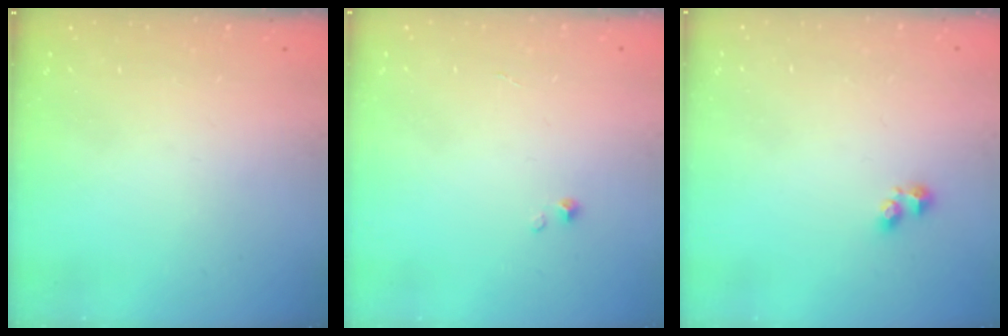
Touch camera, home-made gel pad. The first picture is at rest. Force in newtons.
{"total": 0.0}
{"total": 1.9, "press": 1.8, "slide": 0.5}